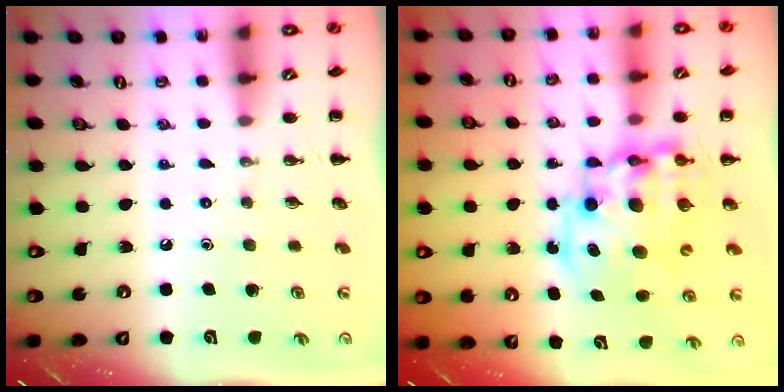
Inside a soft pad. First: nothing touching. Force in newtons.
{"total": 13.2, "press": 12.9, "slide": 2.8}